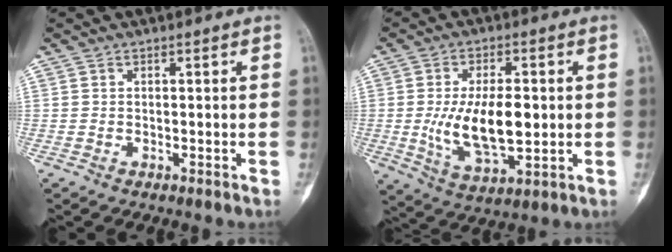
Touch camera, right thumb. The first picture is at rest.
{"total": 13.6, "force": [-0.3, 6.5, 11.9], "torque": [-0.202, -0.012, 0.005]}